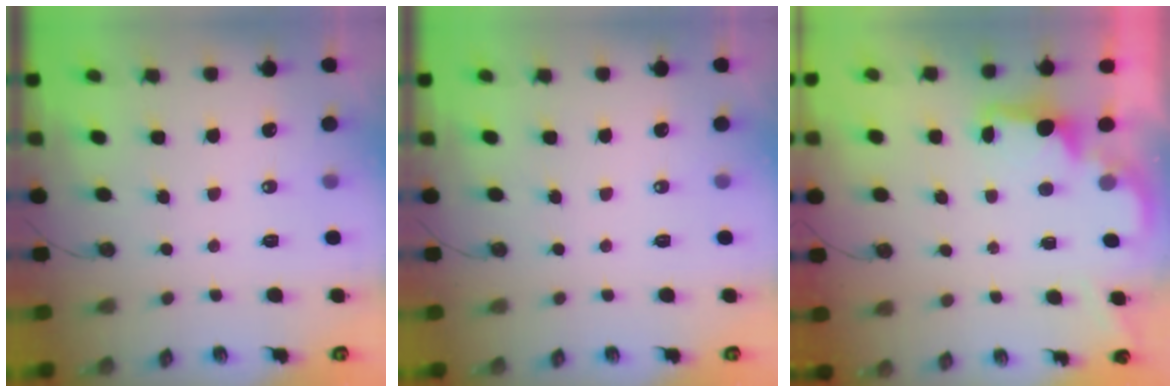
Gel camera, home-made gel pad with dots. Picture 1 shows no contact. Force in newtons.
{"total": 0.0}
{"total": 2.8, "press": 2.8, "slide": 0.5}